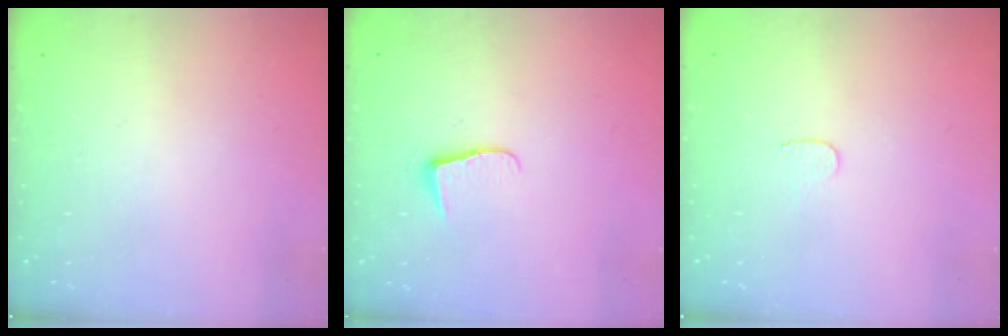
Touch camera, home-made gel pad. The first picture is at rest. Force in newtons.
{"total": 5.9, "press": 5.9, "slide": 0.6}
{"total": 3.1, "press": 3.1, "slide": 0.3}